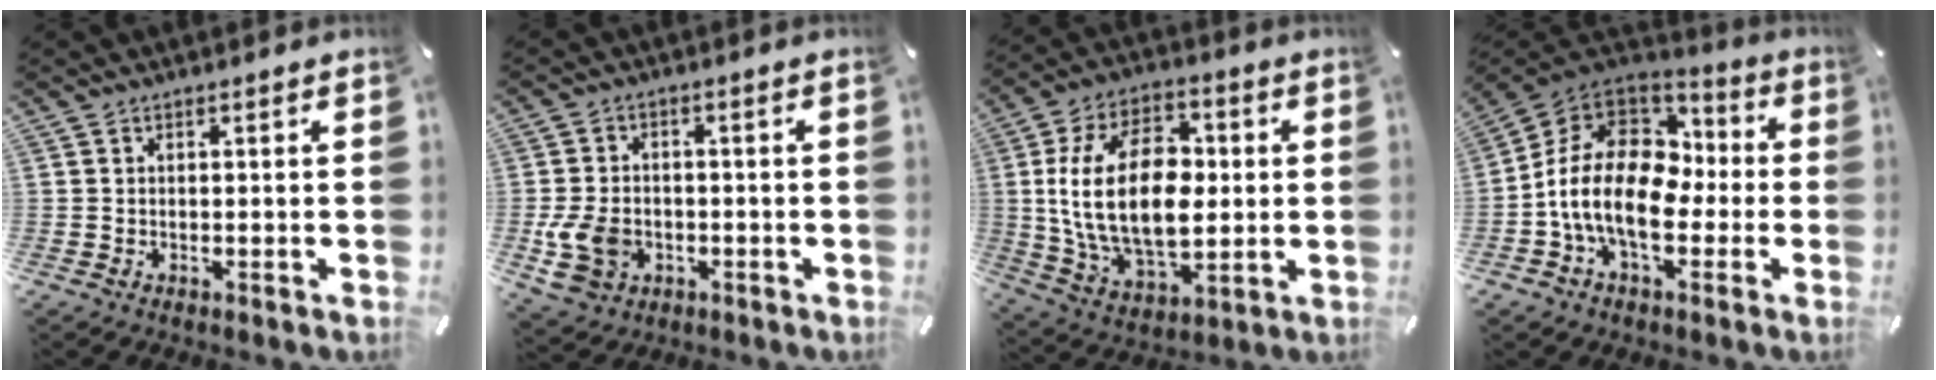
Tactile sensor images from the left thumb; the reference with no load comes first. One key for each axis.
{"total": 9.4, "fx": -2.3, "fy": 7.3, "fz": 5.5, "tx": -0.120, "ty": 0.008, "tz": -0.038}
{"total": 22.4, "fx": 1.3, "fy": 14.5, "fz": 17.1, "tx": -0.341, "ty": 0.004, "tz": 0.020}
{"total": 16.8, "fx": -3.9, "fy": 11.4, "fz": 11.6, "tx": -0.243, "ty": 0.019, "tz": -0.070}